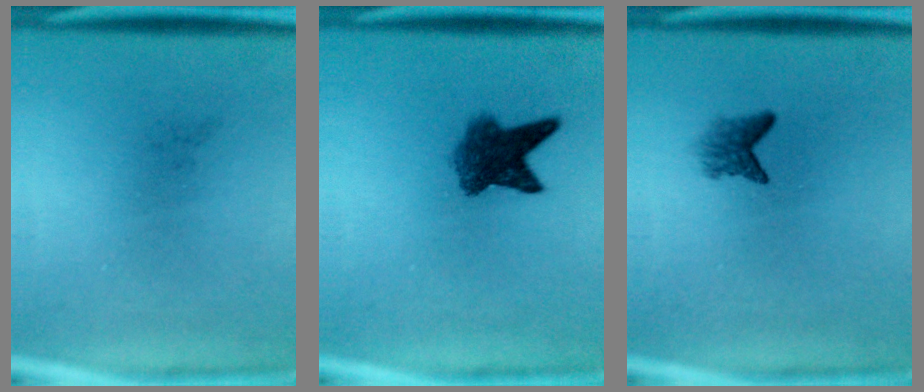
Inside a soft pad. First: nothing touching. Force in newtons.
{"total": 5.7}
{"total": 2.2}